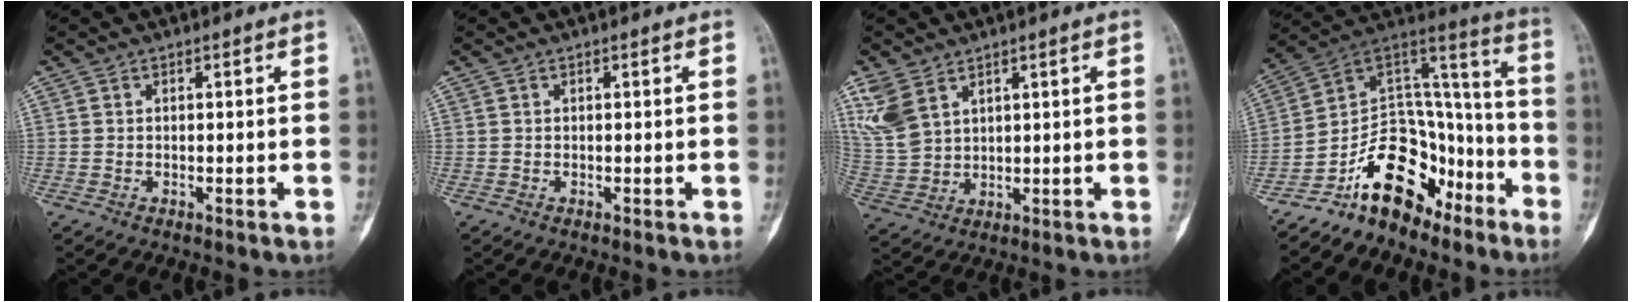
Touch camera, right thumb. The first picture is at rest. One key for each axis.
{"total": 0.0}
{"total": 8.1, "fx": 4.7, "fy": 4.9, "fz": 4.4, "tx": -0.095, "ty": -0.009, "tz": 0.111}
{"total": 17.9, "fx": -11.2, "fy": 11.0, "fz": 8.5, "tx": -0.095, "ty": 0.133, "tz": -0.193}